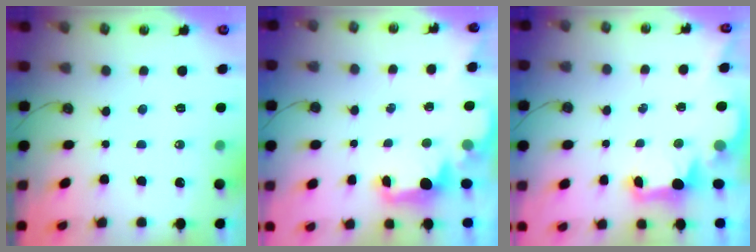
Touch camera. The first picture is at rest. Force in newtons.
{"total": 2.2, "press": 2.1, "slide": 0.8}
{"total": 2.4, "press": 2.2, "slide": 0.8}